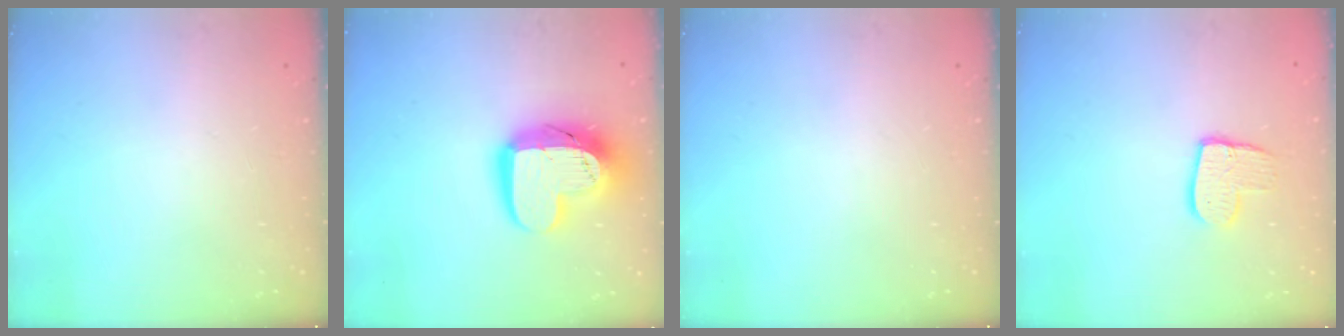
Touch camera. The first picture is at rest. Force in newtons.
{"total": 18.0, "press": 17.9, "slide": 1.2}
{"total": 0.0}
{"total": 9.8, "press": 9.8, "slide": 0.7}